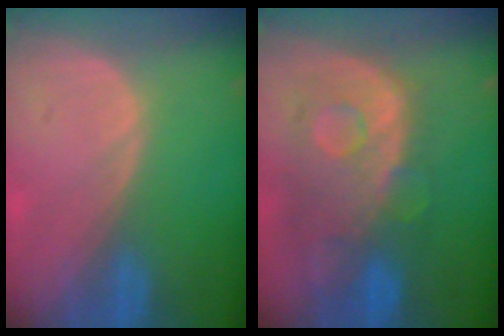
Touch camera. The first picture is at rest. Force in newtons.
{"total": 11.2, "press": 9.7, "slide": 5.5}